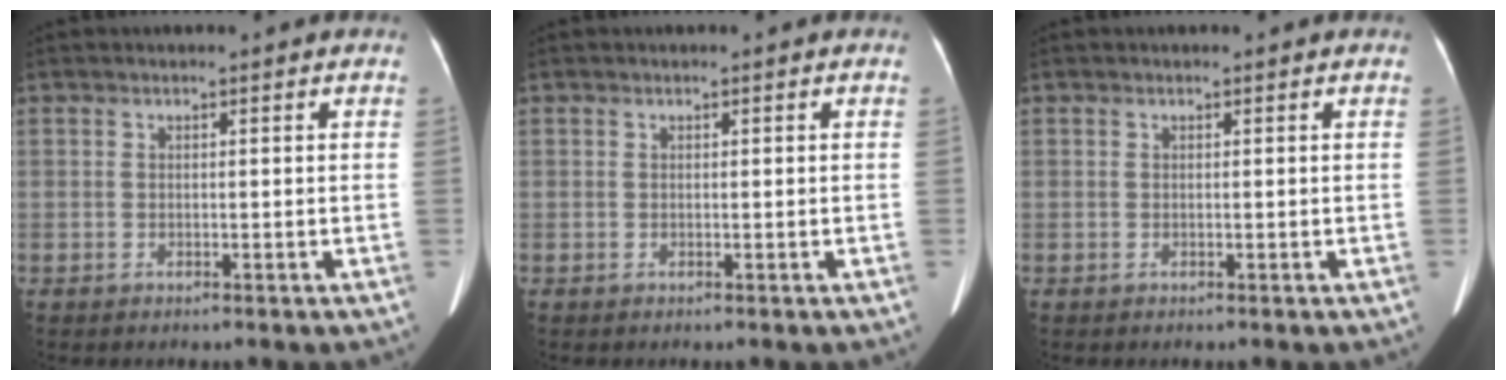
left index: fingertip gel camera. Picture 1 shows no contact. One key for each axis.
{"total": 0.0}
{"total": 0.0}